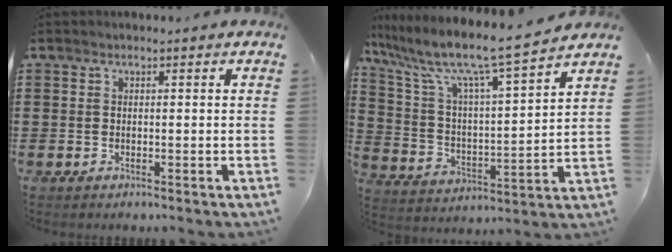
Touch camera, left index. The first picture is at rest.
{"total": 8.4, "force": [7.1, 0.2, 4.5], "torque": [-0.119, -0.056, 0.109]}